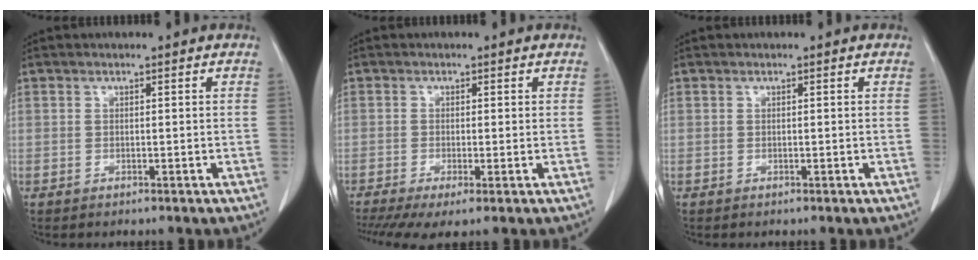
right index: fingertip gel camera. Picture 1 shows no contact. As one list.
[{"total": 5.4, "force": [-2.9, 1.4, 4.2], "torque": [-0.074, -0.015, -0.055]}, {"total": 0.0}]